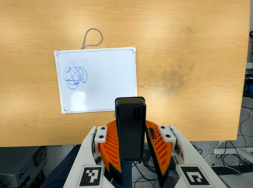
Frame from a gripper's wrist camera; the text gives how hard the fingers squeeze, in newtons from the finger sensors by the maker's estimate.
{"total": 5.5, "left": 5.1, "right": 5.8}